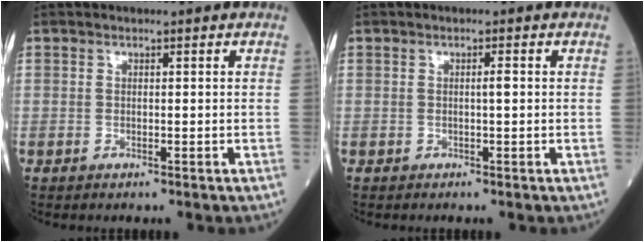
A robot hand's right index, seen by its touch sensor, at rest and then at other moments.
{"total": 1.0, "force": [0.1, 0.0, 1.0], "torque": [-0.019, 0.000, -0.001]}